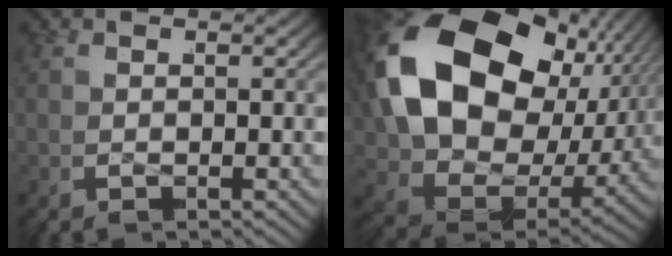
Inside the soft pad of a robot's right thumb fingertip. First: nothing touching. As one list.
[{"total": 19.6, "force": [1.2, 13.5, 14.2], "torque": [-0.311, -0.036, 0.035]}]